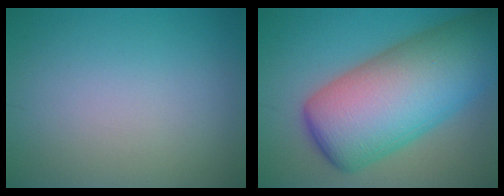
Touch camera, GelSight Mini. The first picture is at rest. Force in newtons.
{"total": 14.4, "press": 14.4, "slide": 0.2}